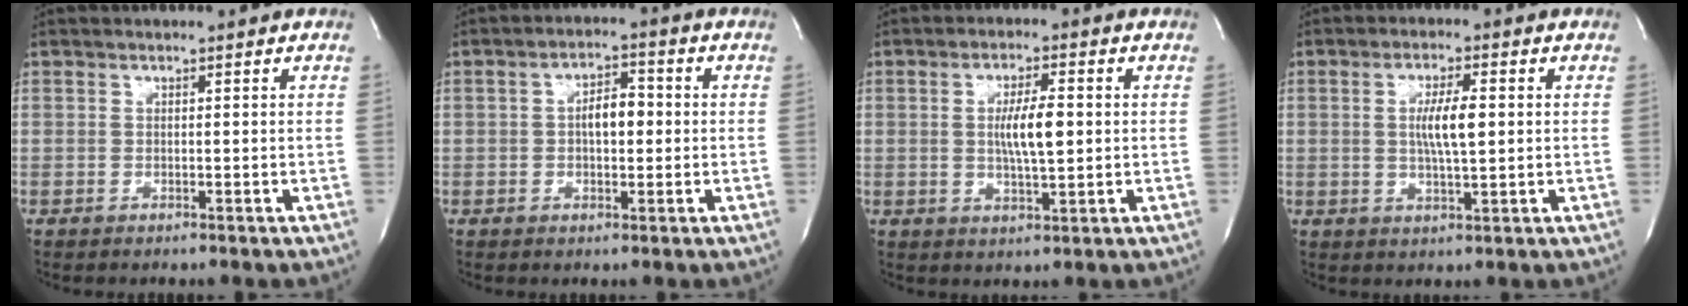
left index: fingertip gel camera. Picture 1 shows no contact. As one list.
[{"total": 4.8, "force": [-0.1, 2.2, 4.2], "torque": [-0.071, 0.013, -0.004]}, {"total": 6.2, "force": [0.3, 1.1, 6.1], "torque": [-0.109, 0.000, 0.005]}, {"total": 5.8, "force": [0.5, 0.9, 5.7], "torque": [-0.104, 0.000, 0.008]}]